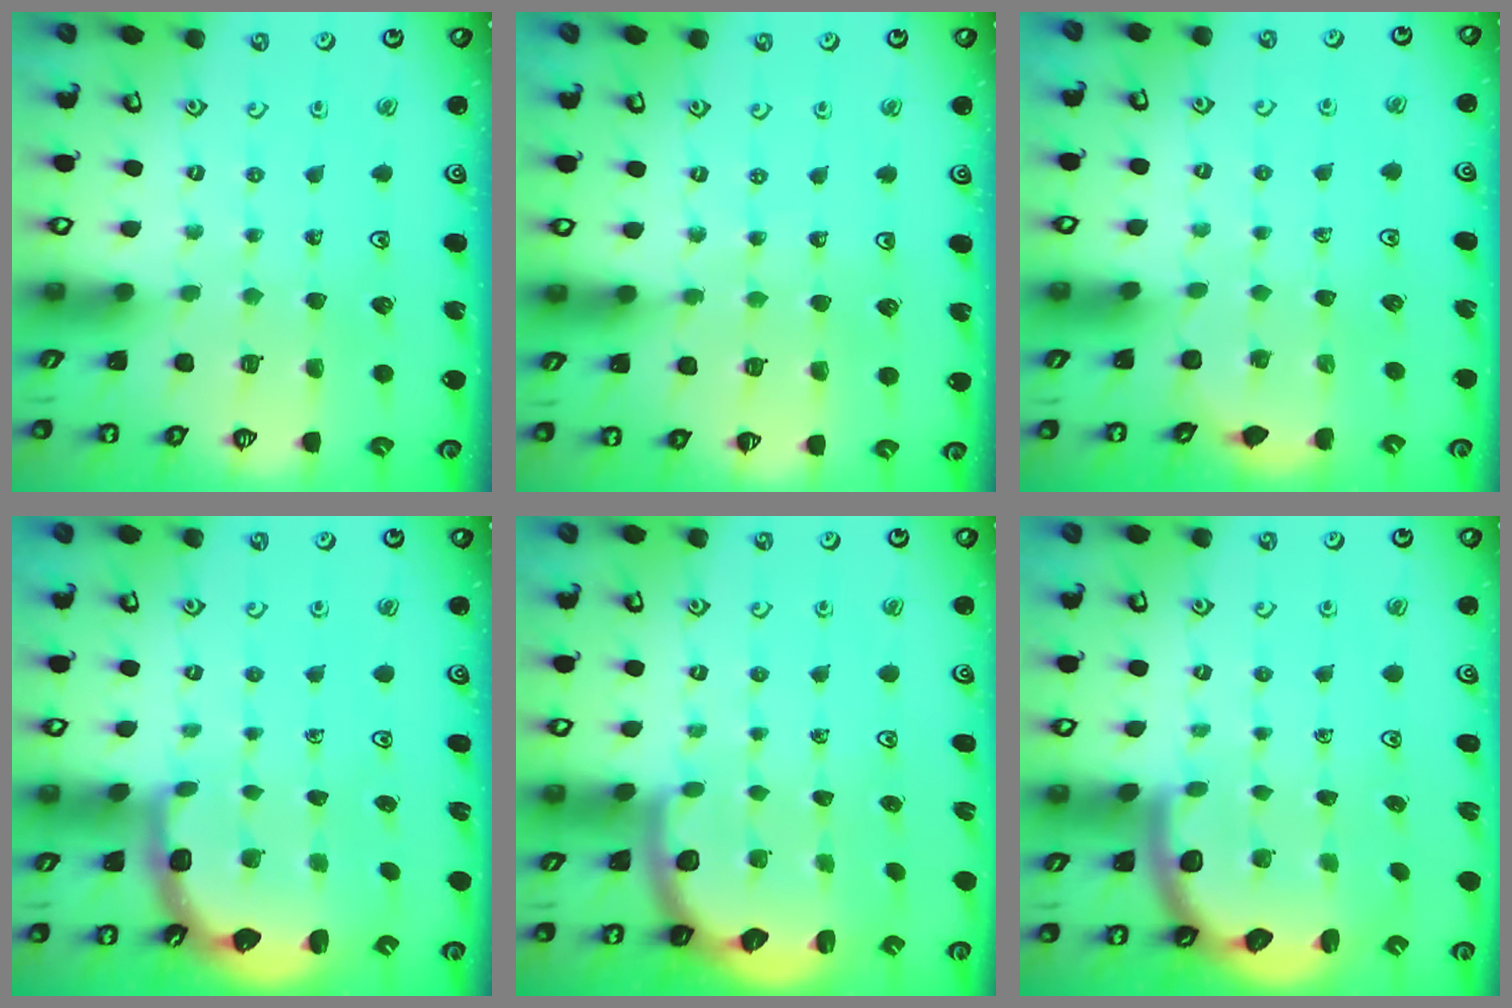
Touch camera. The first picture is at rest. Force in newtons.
{"total": 3.7, "press": 3.1, "slide": 2.1}
{"total": 1.5, "press": 1.2, "slide": 1.0}
{"total": 2.6, "press": 2.3, "slide": 1.3}
{"total": 2.4, "press": 2.1, "slide": 1.3}
{"total": 2.6, "press": 2.3, "slide": 1.2}